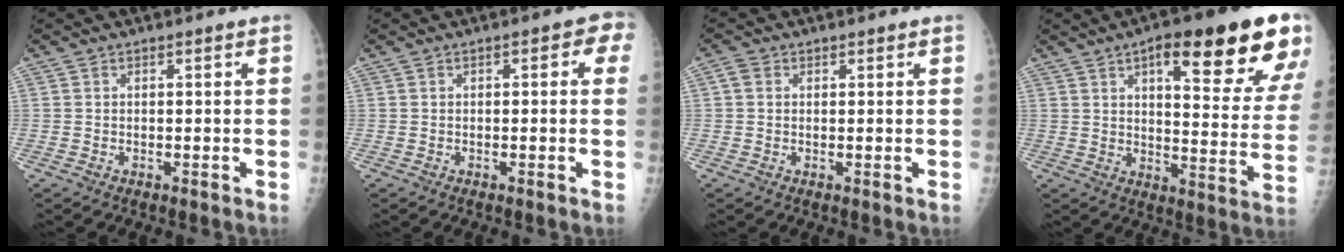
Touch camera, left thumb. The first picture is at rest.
{"total": 3.2, "force": [0.7, 1.6, 2.7], "torque": [-0.007, 0.005, -0.002]}
{"total": 1.8, "force": [0.7, 1.3, 0.9], "torque": [-0.014, 0.002, 0.010]}
{"total": 23.5, "force": [12.4, 6.0, 19.0], "torque": [-0.225, -0.040, 0.167]}